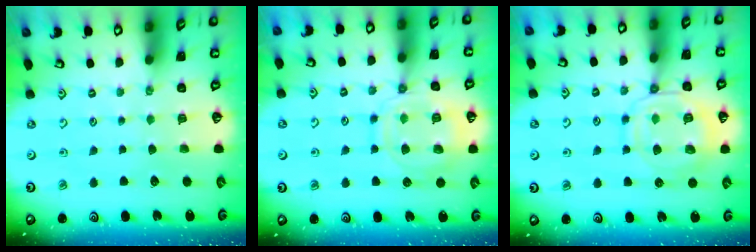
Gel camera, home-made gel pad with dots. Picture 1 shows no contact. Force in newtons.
{"total": 14.6, "press": 14.5, "slide": 1.4}
{"total": 11.8, "press": 11.7, "slide": 1.2}